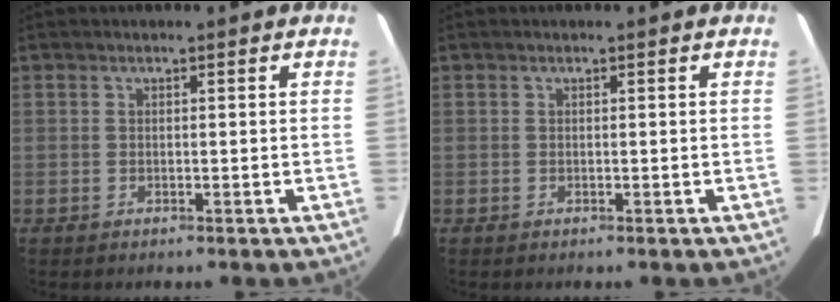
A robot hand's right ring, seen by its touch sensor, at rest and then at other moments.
{"total": 0.0}